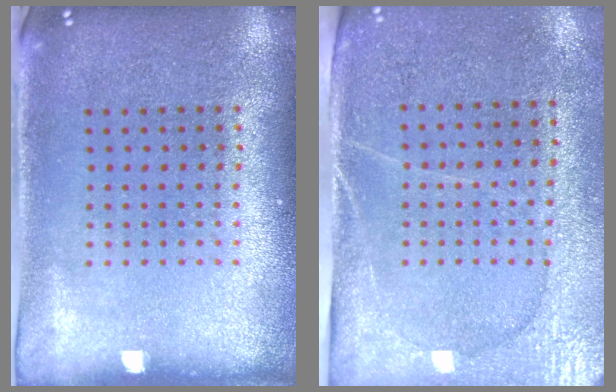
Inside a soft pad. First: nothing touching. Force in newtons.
{"total": 2.9, "press": 2.6, "slide": 1.3}